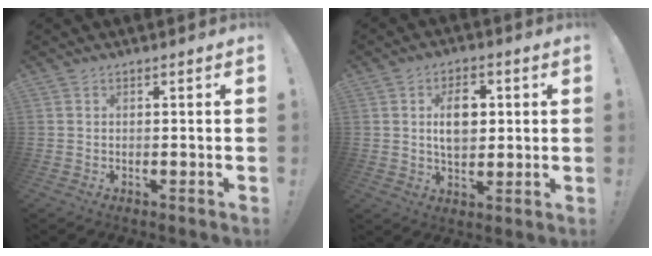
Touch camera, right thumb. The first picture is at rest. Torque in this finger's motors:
{"motor_torque": [0.89, 1.39, 0.59, -0.25, 0.02]}